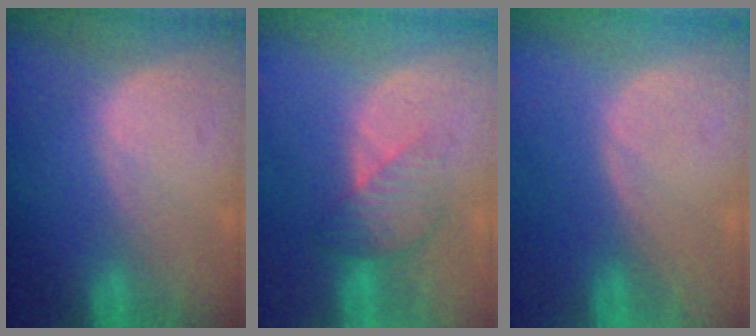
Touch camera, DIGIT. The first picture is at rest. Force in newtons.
{"total": 4.3, "press": 4.3, "slide": 0.2}
{"total": 0.0}